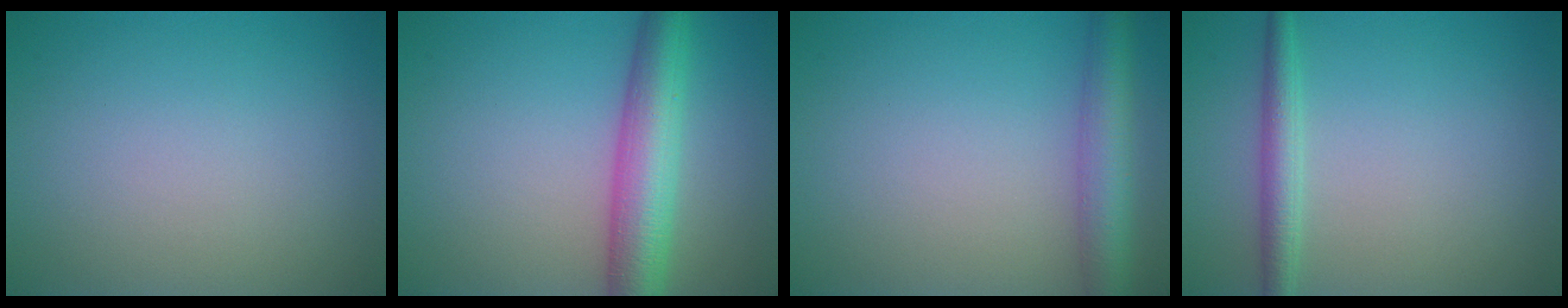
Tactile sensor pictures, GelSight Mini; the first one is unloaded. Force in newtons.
{"total": 6.5, "press": 6.5, "slide": 0.4}
{"total": 4.4, "press": 4.4, "slide": 0.1}
{"total": 2.3, "press": 2.3, "slide": 0.1}